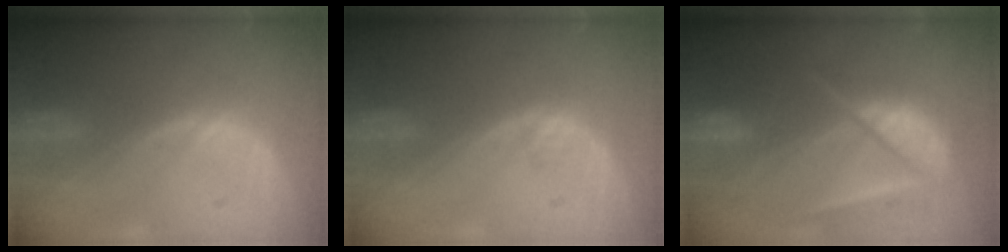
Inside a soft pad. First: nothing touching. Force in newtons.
{"total": 0.8, "press": 0.7, "slide": 0.4}
{"total": 9.8, "press": 8.2, "slide": 5.3}